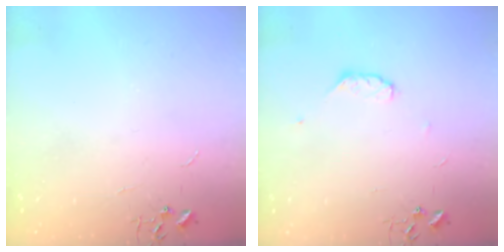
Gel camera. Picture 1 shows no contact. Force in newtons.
{"total": 5.3, "press": 5.2, "slide": 1.0}